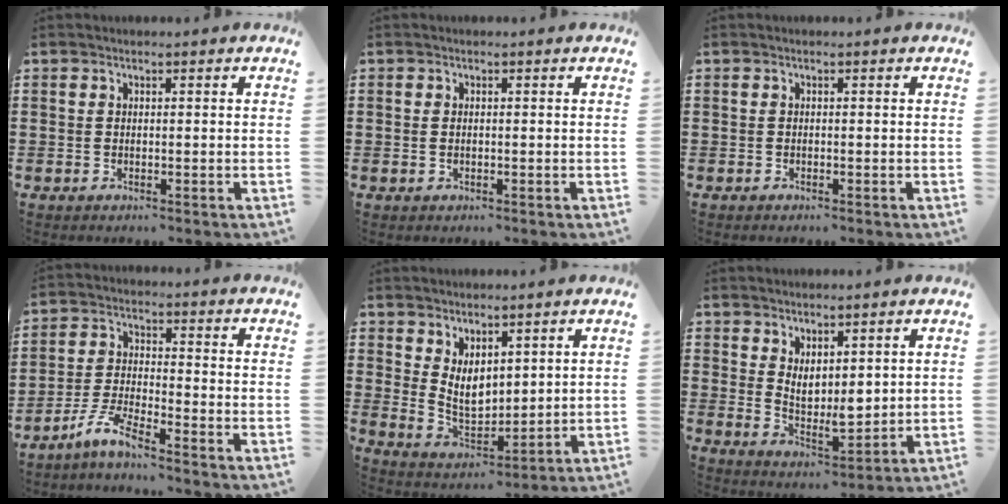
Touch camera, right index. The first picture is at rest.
{"total": 0.8, "force": [0.0, 0.4, 0.6], "torque": [-0.015, 0.002, -0.001]}
{"total": 0.0}
{"total": 5.4, "force": [-4.7, 0.1, 2.7], "torque": [-0.075, -0.010, -0.096]}
{"total": 5.2, "force": [2.7, 3.1, 3.2], "torque": [-0.065, -0.009, 0.050]}
{"total": 4.3, "force": [2.8, 2.2, 2.3], "torque": [-0.040, -0.019, 0.049]}